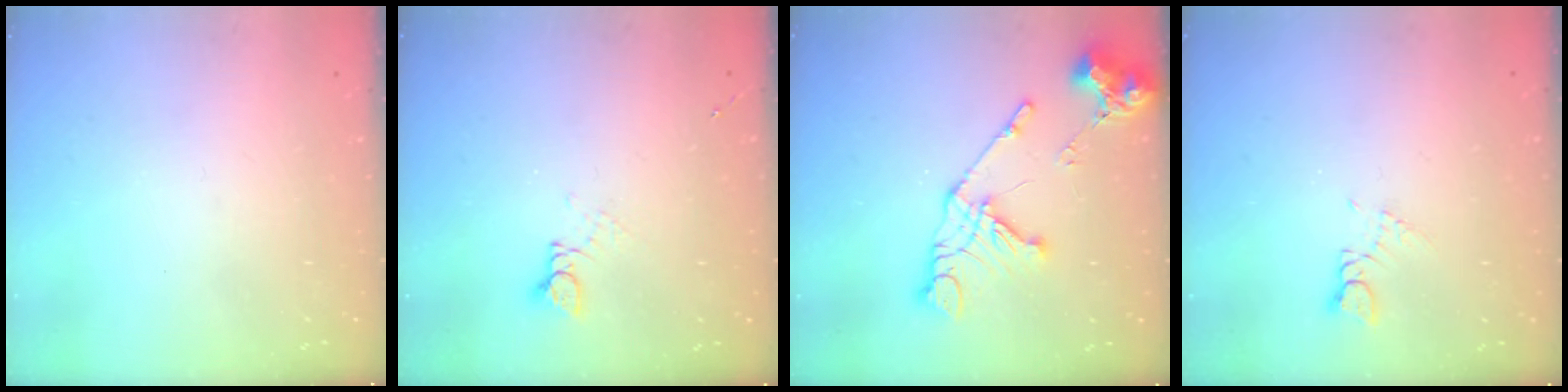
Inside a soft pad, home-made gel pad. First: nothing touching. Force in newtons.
{"total": 2.5, "press": 2.5, "slide": 0.2}
{"total": 14.6, "press": 14.5, "slide": 1.7}
{"total": 1.3, "press": 1.3, "slide": 0.2}